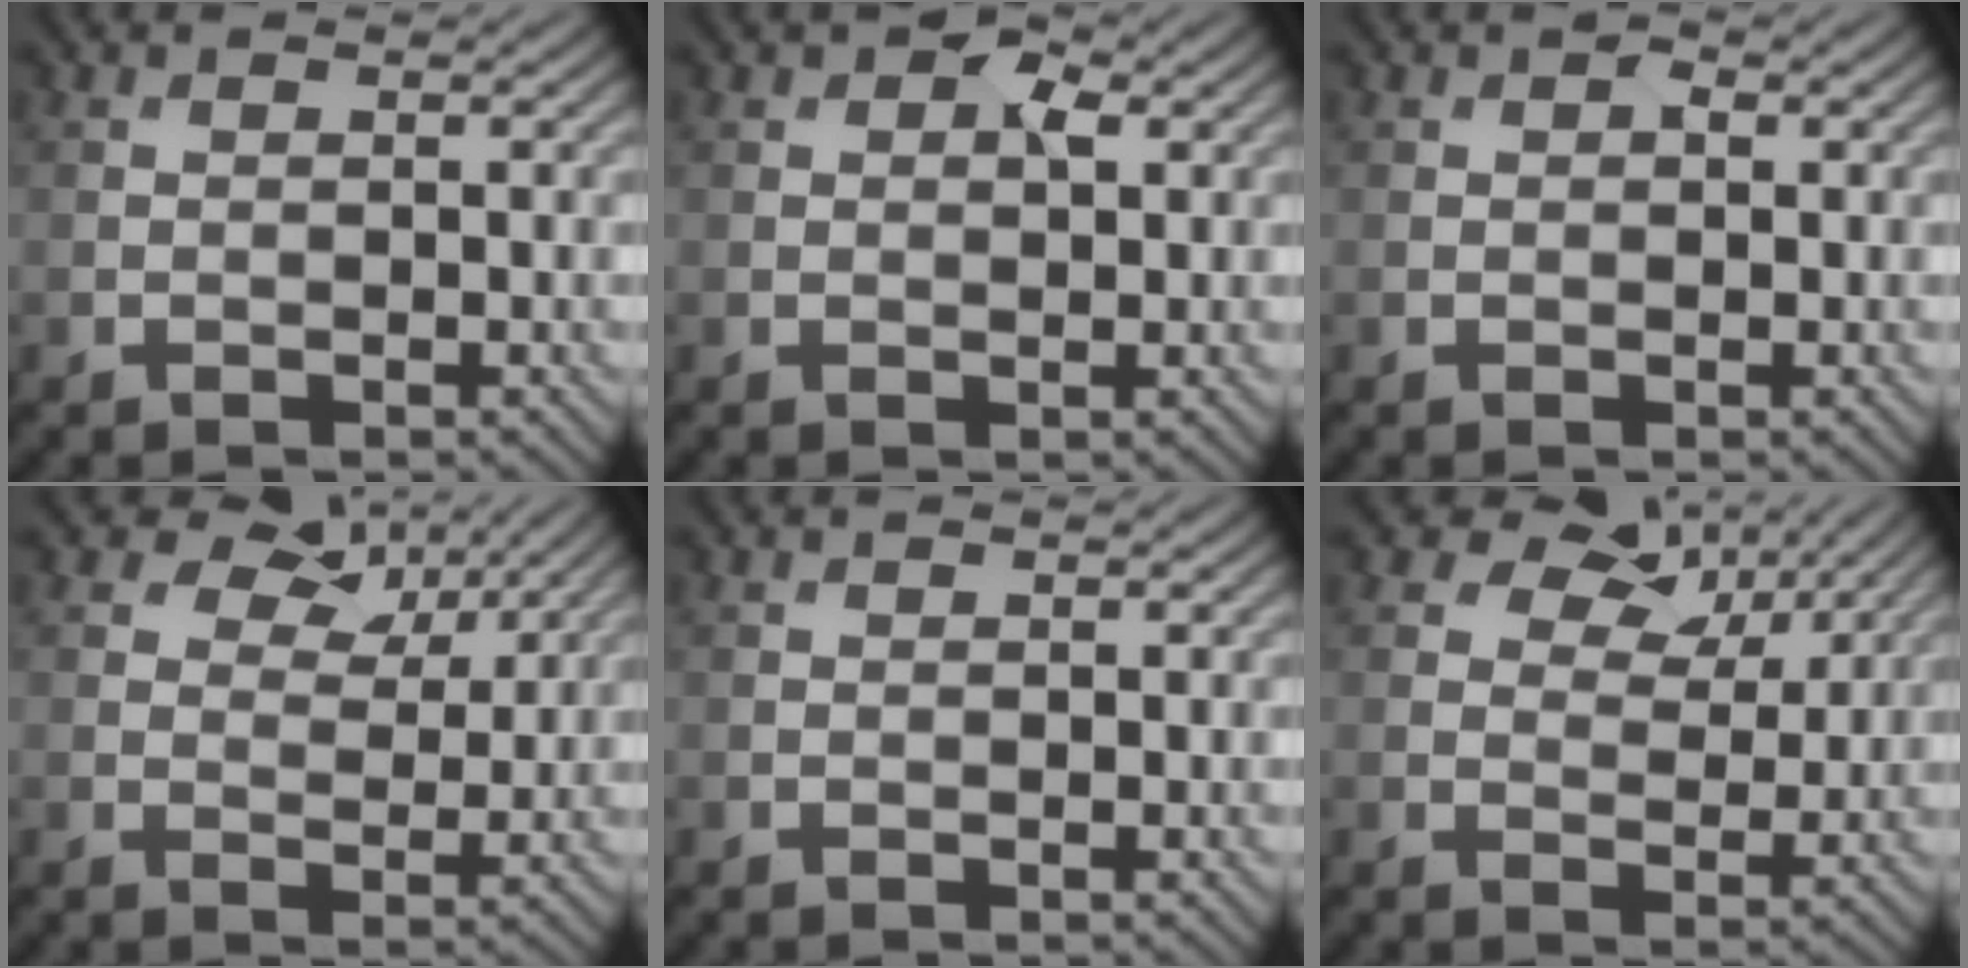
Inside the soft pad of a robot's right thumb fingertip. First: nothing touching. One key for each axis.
{"total": 2.9, "fx": 1.3, "fy": 1.5, "fz": 2.0, "tx": -0.031, "ty": 0.003, "tz": 0.020}
{"total": 0.9, "fx": 0.4, "fy": 0.5, "fz": 0.7, "tx": -0.008, "ty": -0.001, "tz": 0.005}
{"total": 6.5, "fx": 4.0, "fy": 3.7, "fz": 3.4, "tx": -0.050, "ty": -0.001, "tz": 0.061}
{"total": 0.0}
{"total": 7.3, "fx": 4.5, "fy": 4.2, "fz": 4.0, "tx": -0.061, "ty": 0.002, "tz": 0.066}